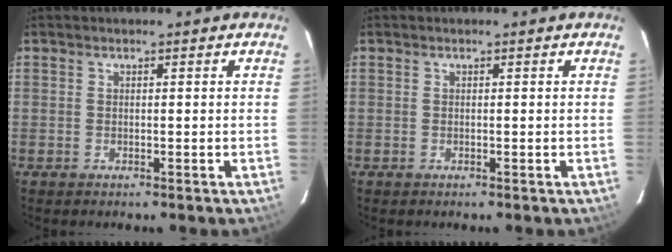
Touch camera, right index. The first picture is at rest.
{"total": 0.0}